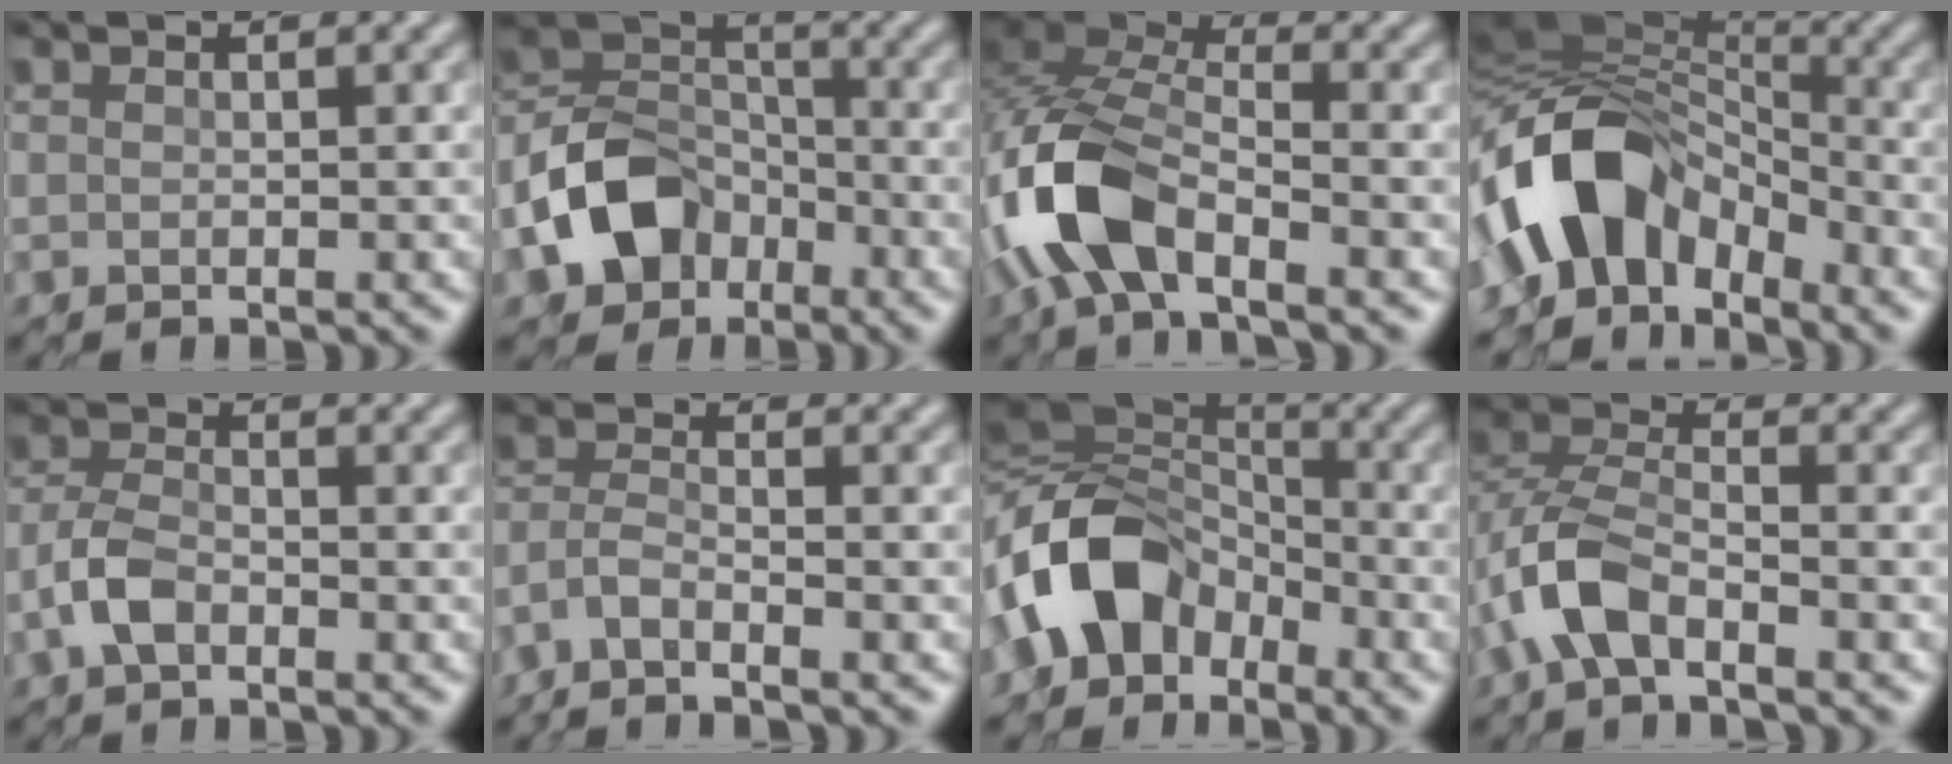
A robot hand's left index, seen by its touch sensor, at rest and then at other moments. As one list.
[{"total": 8.0, "force": [-4.6, 5.4, 3.7], "torque": [-0.078, -0.002, -0.095]}, {"total": 7.9, "force": [-4.2, 3.0, 6.0], "torque": [-0.144, 0.008, -0.095]}, {"total": 9.6, "force": [-4.7, 6.0, 5.7], "torque": [-0.102, 0.017, -0.101]}, {"total": 3.1, "force": [-2.1, 1.2, 2.0], "torque": [-0.051, 0.005, -0.049]}, {"total": 2.4, "force": [-2.2, -0.5, 1.0], "torque": [-0.032, 0.008, -0.051]}, {"total": 9.5, "force": [-3.9, 6.4, 5.8], "torque": [-0.119, 0.001, -0.084]}, {"total": 4.7, "force": [-2.9, 1.7, 3.3], "torque": [-0.080, 0.008, -0.067]}]